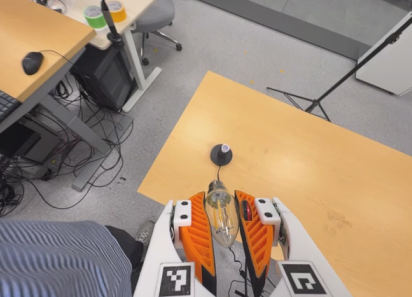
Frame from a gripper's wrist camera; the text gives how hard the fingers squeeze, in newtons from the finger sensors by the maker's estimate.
{"total": 22.4, "left": 25.0, "right": 19.8}